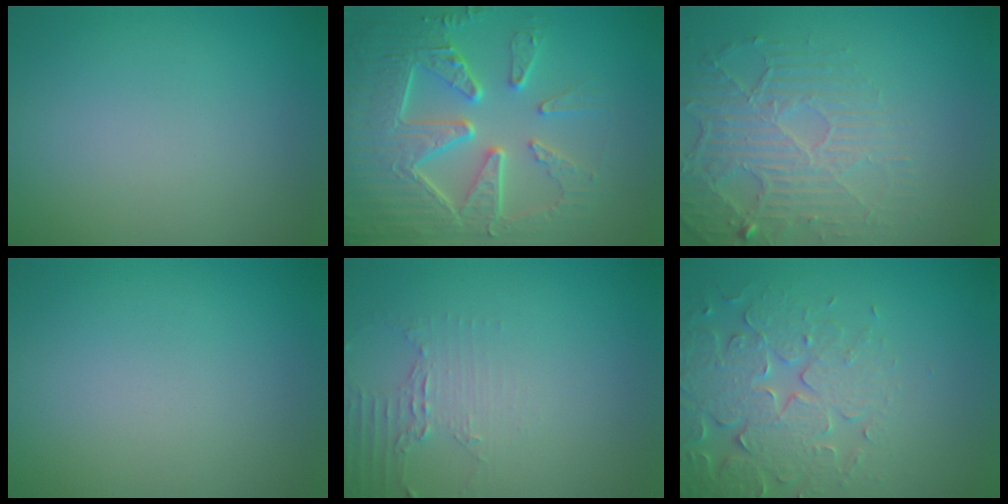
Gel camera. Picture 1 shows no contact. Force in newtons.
{"total": 9.5, "press": 6.6, "slide": 6.9}
{"total": 3.8, "press": 3.4, "slide": 1.6}
{"total": 0.0}
{"total": 2.0, "press": 1.5, "slide": 1.4}
{"total": 4.6, "press": 4.5, "slide": 0.8}